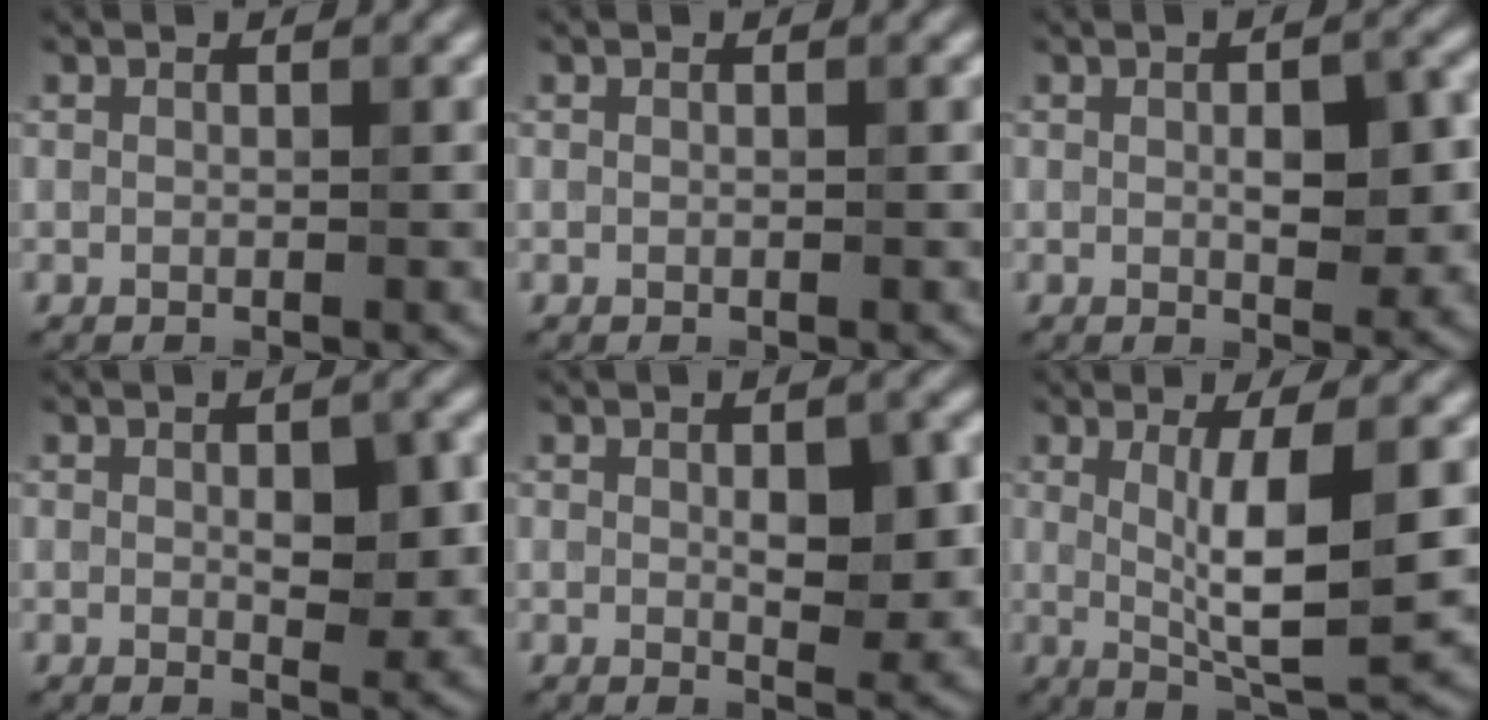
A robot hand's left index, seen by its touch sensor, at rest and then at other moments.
{"total": 0.0}
{"total": 4.0, "force": [0.1, 1.7, 3.6], "torque": [-0.056, -0.001, 0.005]}
{"total": 4.0, "force": [0.3, 1.8, 3.6], "torque": [-0.051, -0.002, 0.007]}
{"total": 4.4, "force": [0.4, 1.8, 4.0], "torque": [-0.059, -0.002, 0.010]}
{"total": 6.7, "force": [0.6, 1.3, 6.5], "torque": [-0.108, -0.011, 0.016]}